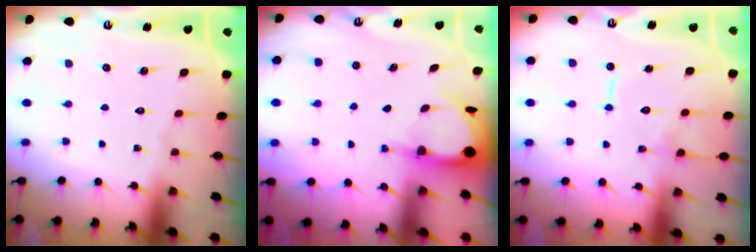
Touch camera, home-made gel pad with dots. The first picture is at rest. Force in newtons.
{"total": 3.9, "press": 3.9, "slide": 0.3}
{"total": 11.3, "press": 11.2, "slide": 1.2}